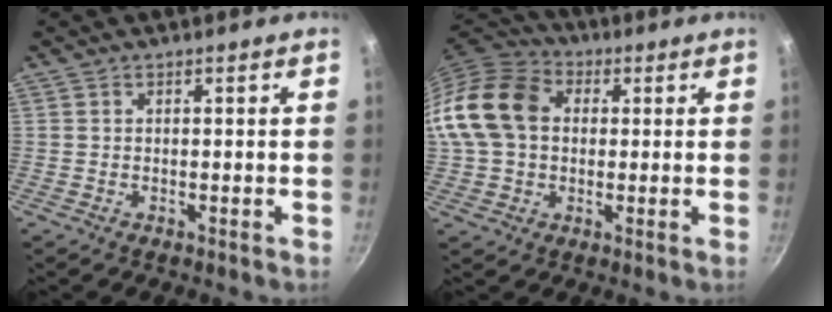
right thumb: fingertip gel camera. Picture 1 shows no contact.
{"total": 14.9, "force": [1.8, 11.4, 9.4], "torque": [-0.162, 0.030, 0.018]}